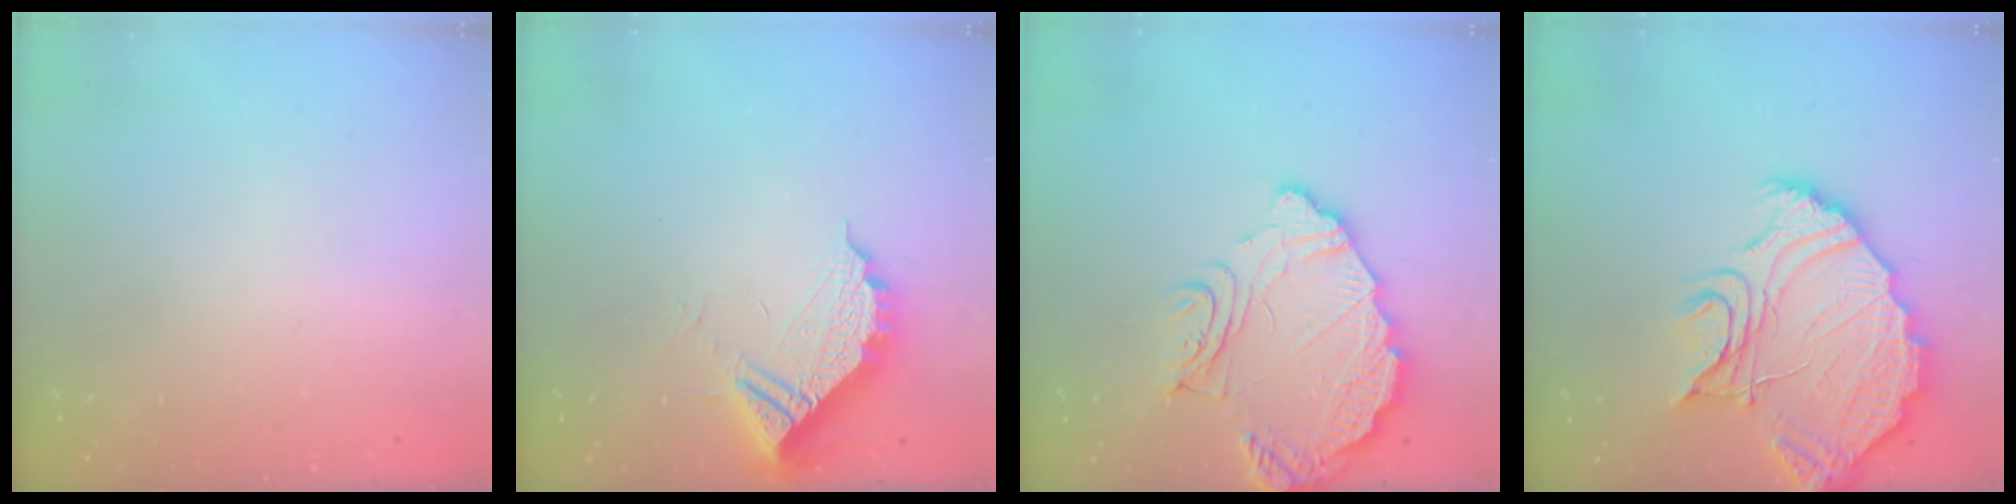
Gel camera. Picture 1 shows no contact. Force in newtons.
{"total": 10.4, "press": 10.3, "slide": 1.0}
{"total": 14.3, "press": 14.3, "slide": 1.1}
{"total": 21.1, "press": 21.1, "slide": 1.6}